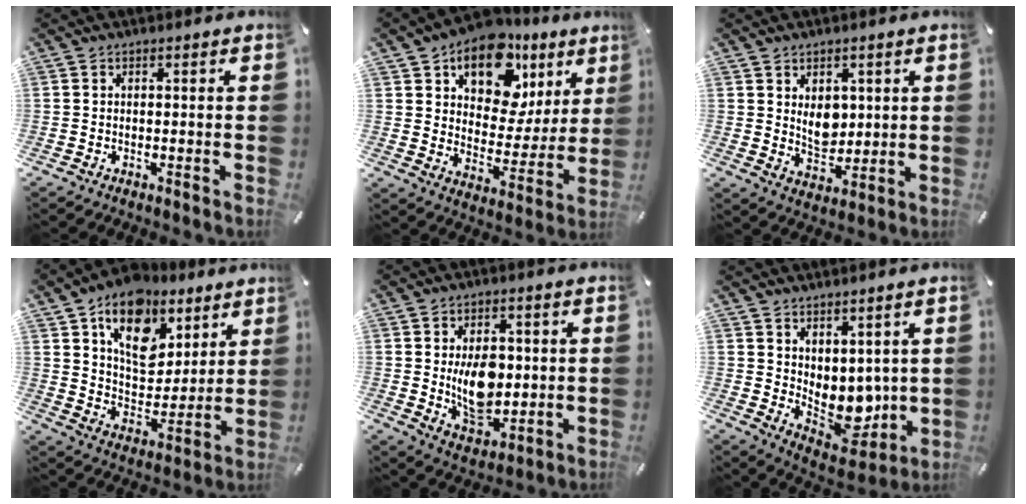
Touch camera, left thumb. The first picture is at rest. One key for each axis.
{"total": 15.7, "fx": 9.2, "fy": 10.0, "fz": 7.9, "tx": -0.116, "ty": -0.055, "tz": 0.162}
{"total": 6.6, "fx": 2.1, "fy": 5.1, "fz": 3.6, "tx": -0.047, "ty": -0.009, "tz": 0.038}
{"total": 16.2, "fx": 9.7, "fy": 10.7, "fz": 7.3, "tx": -0.116, "ty": -0.060, "tz": 0.176}
{"total": 11.7, "fx": 0.7, "fy": 8.1, "fz": 8.4, "tx": -0.115, "ty": -0.007, "tz": 0.011}
{"total": 8.0, "fx": 1.6, "fy": 6.9, "fz": 3.7, "tx": -0.032, "ty": -0.034, "tz": 0.042}